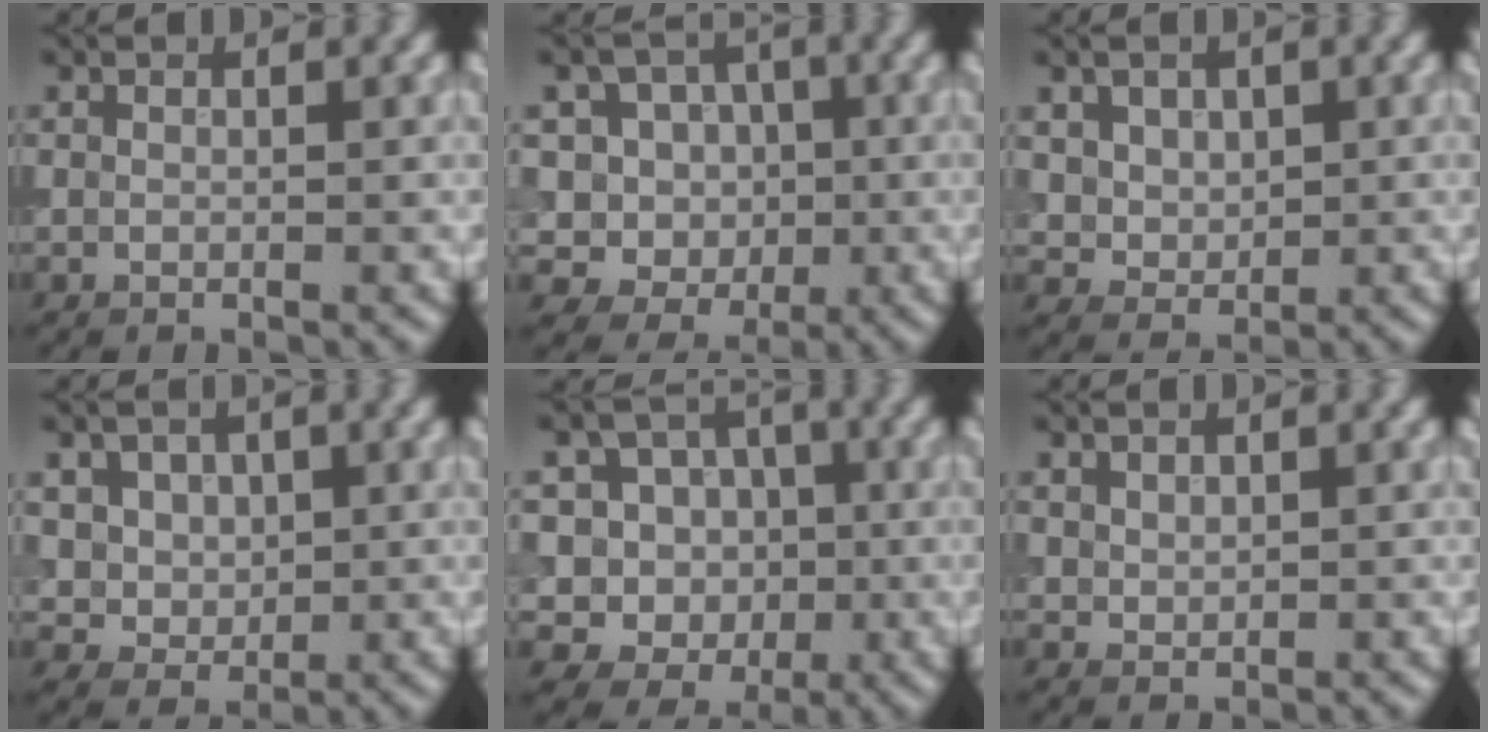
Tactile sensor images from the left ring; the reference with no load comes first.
{"total": 8.4, "force": [1.8, 7.5, 3.4], "torque": [-0.056, 0.026, 0.001]}
{"total": 3.7, "force": [1.5, 2.9, 1.8], "torque": [-0.048, -0.001, 0.036]}
{"total": 4.3, "force": [1.2, 3.8, 1.8], "torque": [-0.035, -0.002, 0.027]}
{"total": 10.1, "force": [1.0, 9.5, 3.3], "torque": [-0.085, 0.050, -0.016]}
{"total": 1.1, "force": [0.6, 0.8, 0.4], "torque": [-0.006, -0.003, 0.015]}